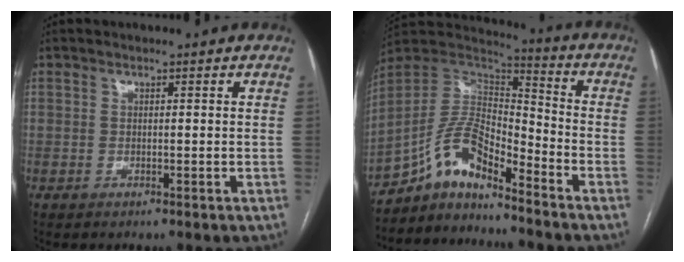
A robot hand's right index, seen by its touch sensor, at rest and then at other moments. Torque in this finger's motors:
{"motor_torque": [1.03, -1.10, 0.59, 0.12]}